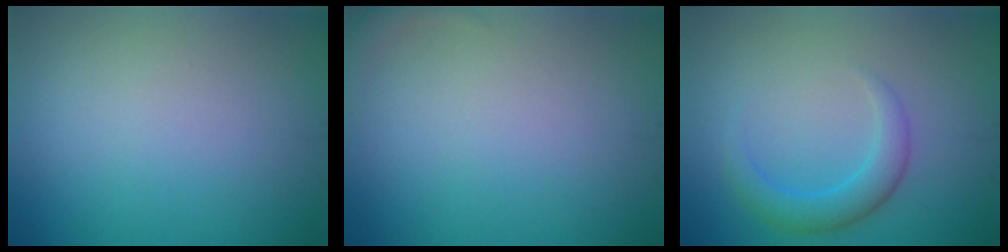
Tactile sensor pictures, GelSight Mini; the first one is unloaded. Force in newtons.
{"total": 1.1, "press": 1.1, "slide": 0.1}
{"total": 3.0, "press": 3.0, "slide": 0.1}